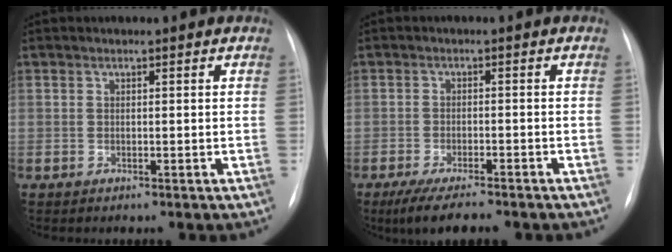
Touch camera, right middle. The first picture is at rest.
{"total": 7.9, "force": [-6.3, 1.5, 4.5], "torque": [-0.073, -0.017, -0.096]}